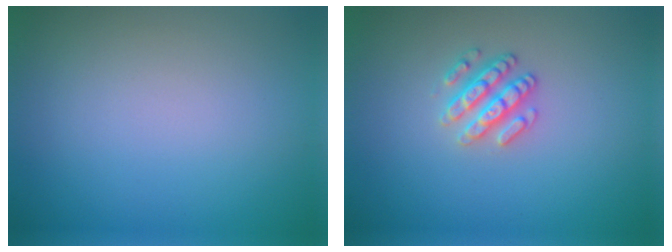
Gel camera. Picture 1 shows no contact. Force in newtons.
{"total": 2.5, "press": 2.4, "slide": 0.6}